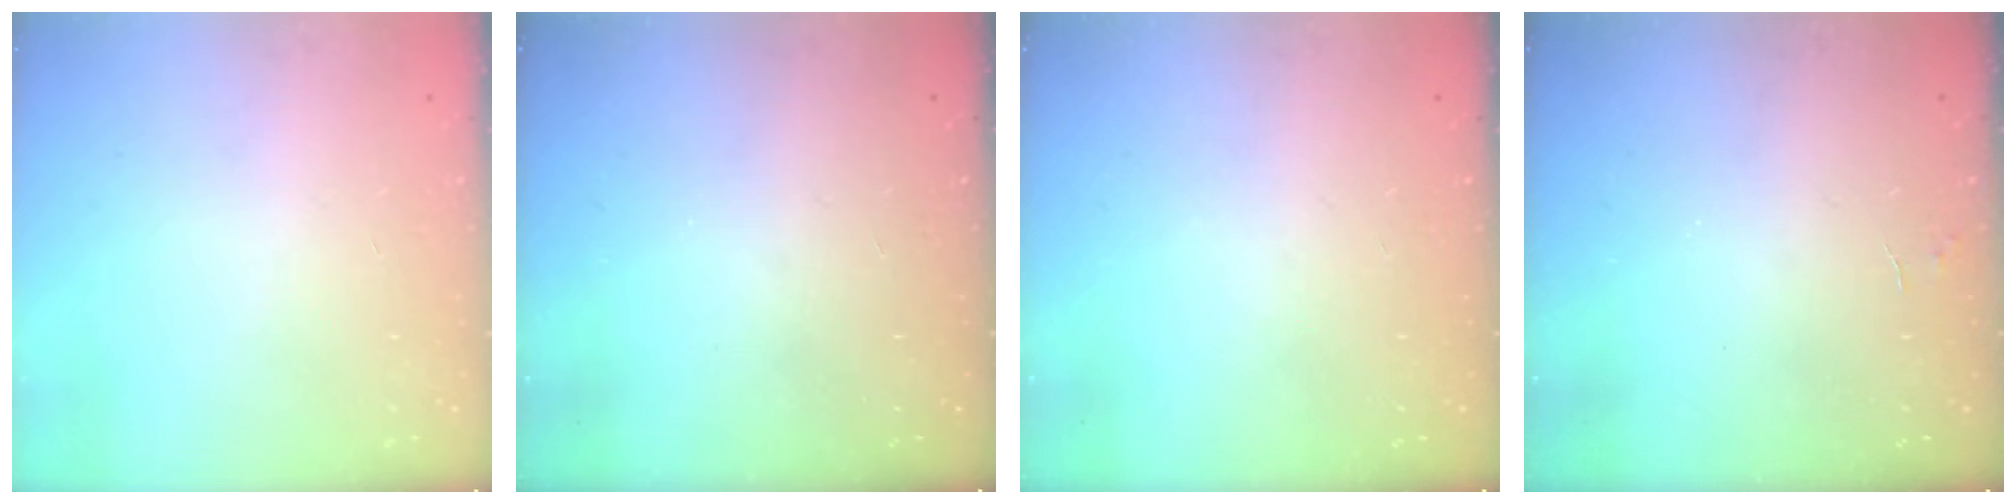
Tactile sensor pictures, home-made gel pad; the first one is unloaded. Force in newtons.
{"total": 0.0}
{"total": 0.0}
{"total": 2.2, "press": 2.2, "slide": 0.2}